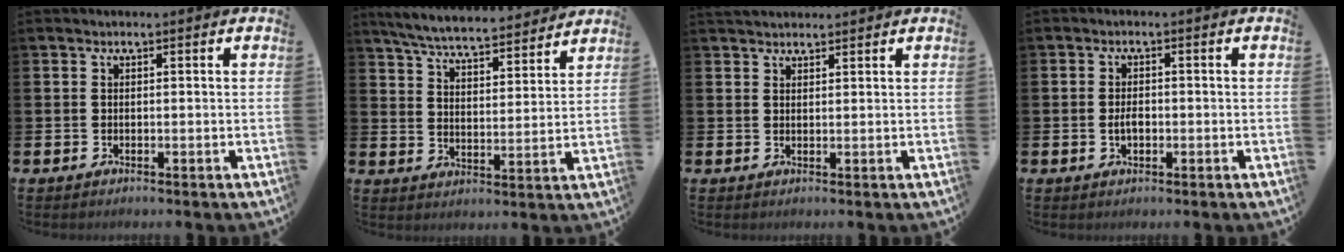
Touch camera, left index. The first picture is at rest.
{"total": 6.4, "force": [6.2, 0.6, 1.5], "torque": [-0.053, -0.045, 0.106]}
{"total": 2.0, "force": [1.9, 0.6, 0.1], "torque": [0.003, -0.005, 0.033]}
{"total": 2.0, "force": [-0.3, 1.2, 1.6], "torque": [-0.022, 0.001, -0.009]}